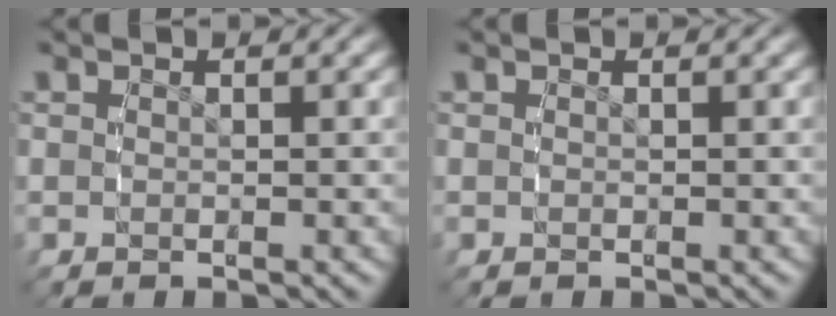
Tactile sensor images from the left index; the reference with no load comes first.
{"total": 0.0}